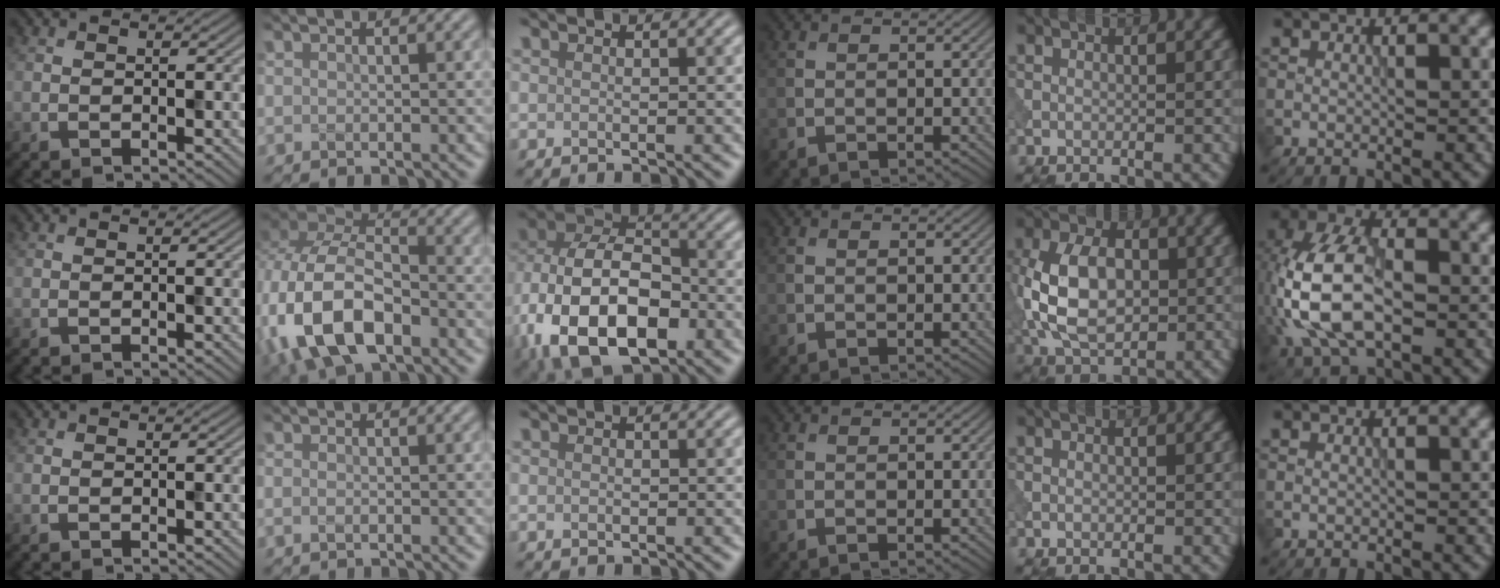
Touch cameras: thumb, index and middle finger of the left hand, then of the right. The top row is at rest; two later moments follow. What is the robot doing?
{"motion": "insert", "object": "peg toy"}